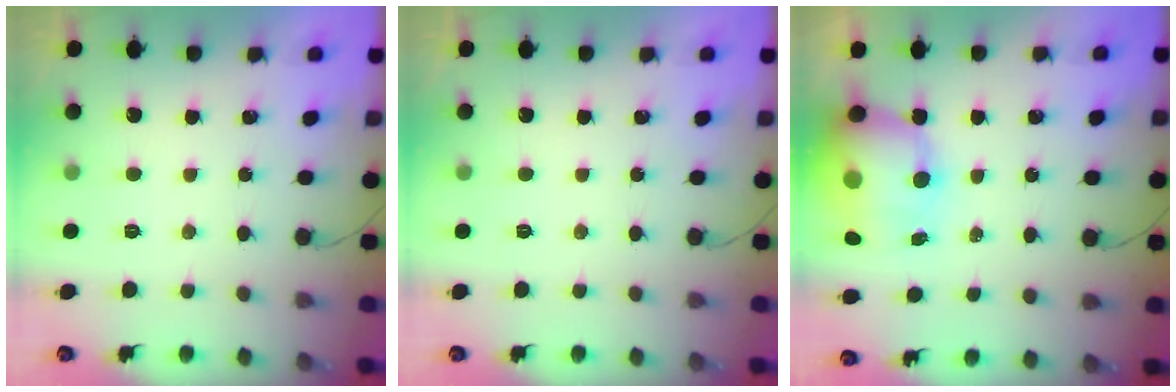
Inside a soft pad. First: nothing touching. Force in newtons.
{"total": 0.0}
{"total": 14.5, "press": 14.1, "slide": 3.4}